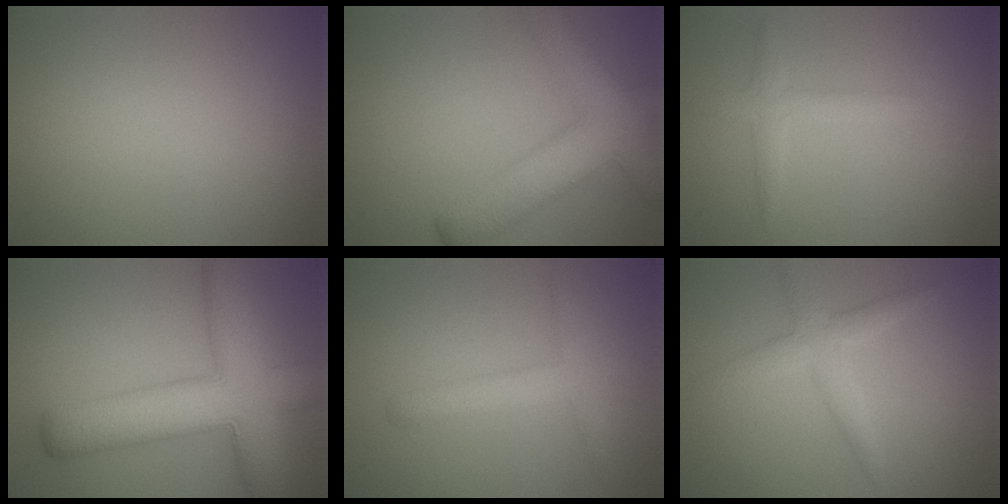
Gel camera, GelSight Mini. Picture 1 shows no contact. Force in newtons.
{"total": 8.2, "press": 8.1, "slide": 0.5}
{"total": 2.0, "press": 2.0, "slide": 0.1}
{"total": 9.9, "press": 9.9, "slide": 0.4}
{"total": 2.8, "press": 2.8, "slide": 0.2}
{"total": 2.8, "press": 2.8, "slide": 0.1}